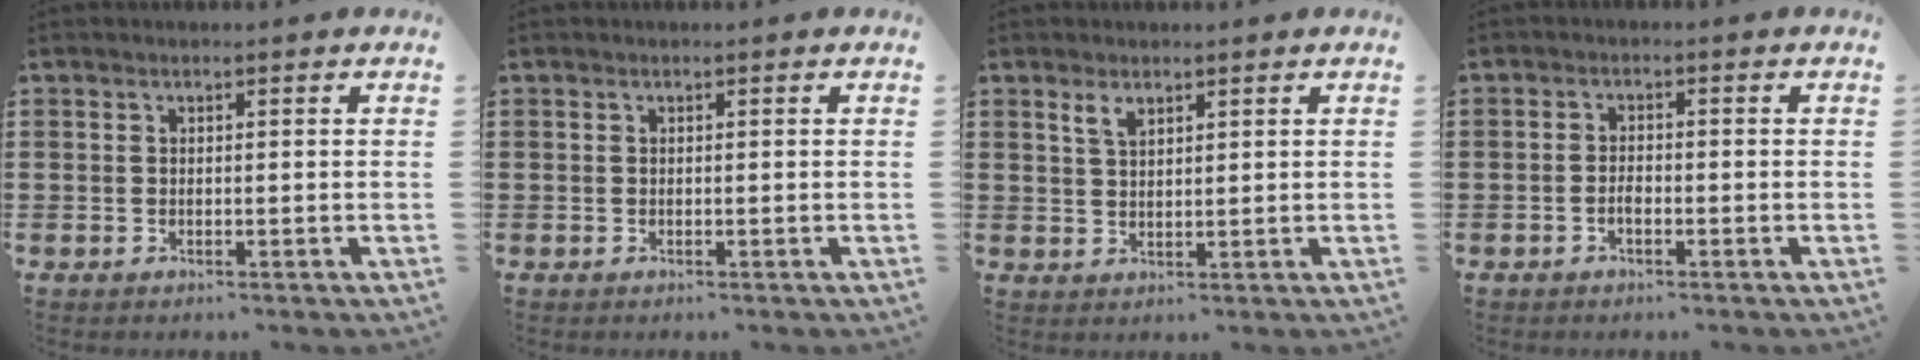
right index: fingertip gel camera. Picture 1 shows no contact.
{"total": 0.0}
{"total": 2.2, "force": [1.5, 1.0, 1.3], "torque": [-0.029, 0.002, 0.028]}
{"total": 1.5, "force": [-0.8, 0.4, 1.3], "torque": [-0.026, -0.004, -0.014]}